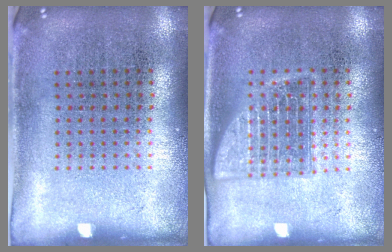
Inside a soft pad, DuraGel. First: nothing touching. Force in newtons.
{"total": 2.3, "press": 2.3, "slide": 0.3}